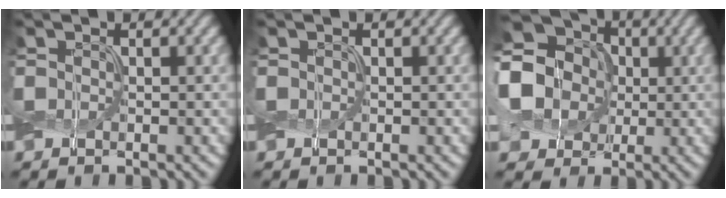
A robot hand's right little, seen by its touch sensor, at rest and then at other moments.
{"total": 0.0}
{"total": 19.4, "force": [1.8, 17.8, 7.5], "torque": [-0.210, 0.024, -0.016]}